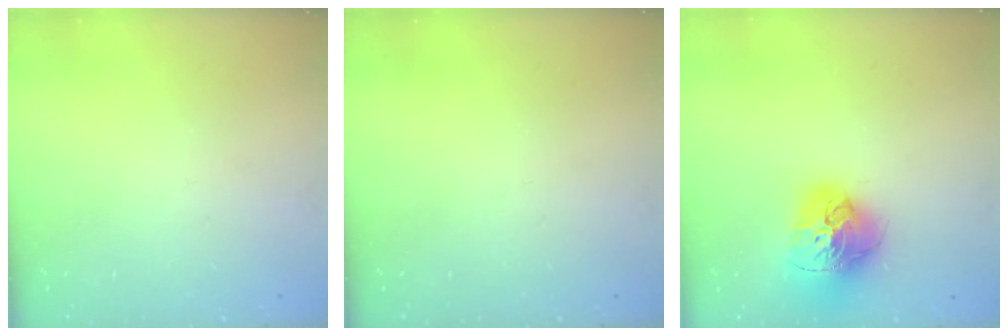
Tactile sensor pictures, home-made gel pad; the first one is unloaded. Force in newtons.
{"total": 0.0}
{"total": 17.4, "press": 17.3, "slide": 1.8}